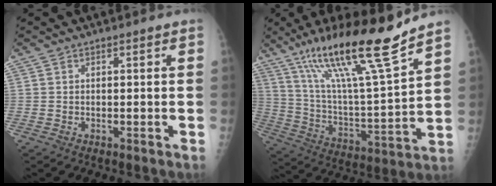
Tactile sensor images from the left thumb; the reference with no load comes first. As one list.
[{"total": 22.1, "force": [15.1, 1.9, 16.1], "torque": [-0.258, -0.065, 0.268]}]